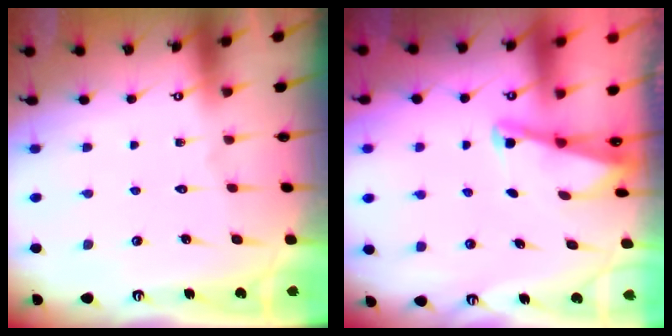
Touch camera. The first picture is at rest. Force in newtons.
{"total": 2.1, "press": 2.0, "slide": 0.3}